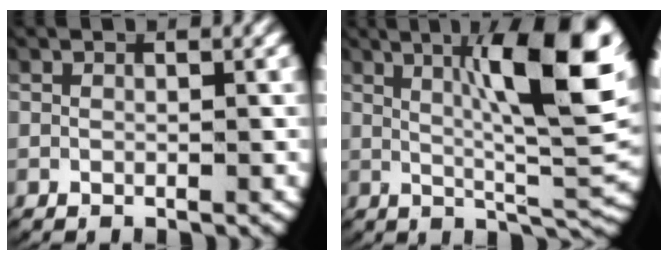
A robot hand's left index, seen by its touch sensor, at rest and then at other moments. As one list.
[{"total": 13.1, "force": [3.9, 4.0, 11.8], "torque": [-0.156, 0.006, 0.057]}]